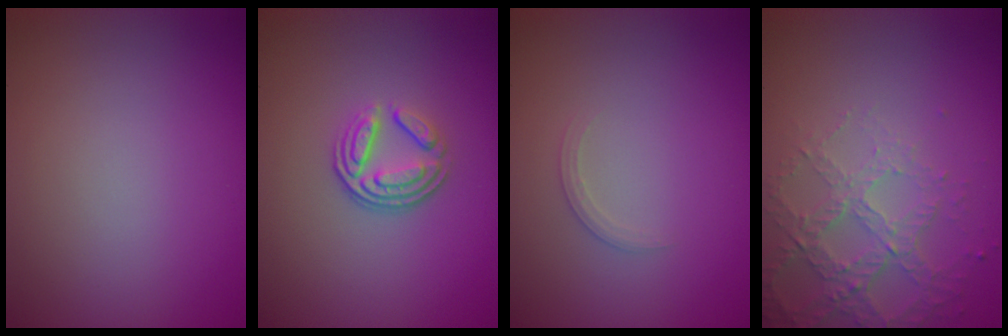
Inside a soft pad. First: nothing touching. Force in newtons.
{"total": 3.7, "press": 2.6, "slide": 2.6}
{"total": 1.0, "press": 1.0, "slide": 0.0}
{"total": 4.2, "press": 3.1, "slide": 2.9}